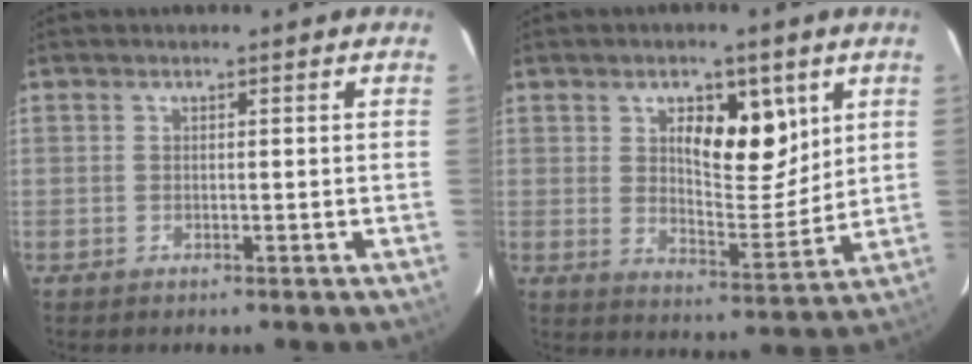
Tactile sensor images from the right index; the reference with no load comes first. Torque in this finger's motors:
{"motor_torque": [0.33, 0.13, 0.26, 0.09]}